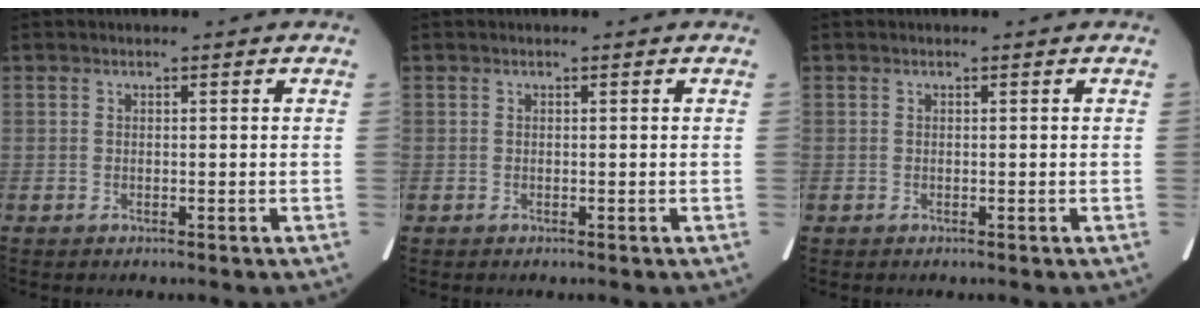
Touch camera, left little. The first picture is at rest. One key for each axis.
{"total": 0.0}
{"total": 0.0}